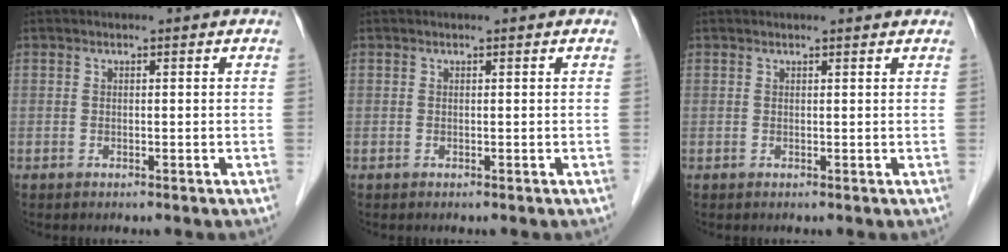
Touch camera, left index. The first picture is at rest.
{"total": 0.0}
{"total": 2.0, "force": [2.0, 0.2, 0.3], "torque": [-0.011, 0.008, 0.021]}